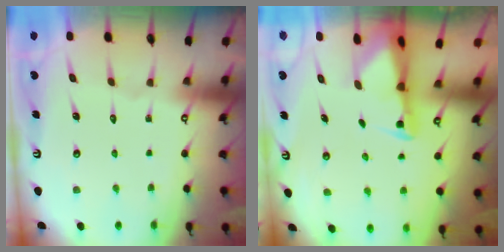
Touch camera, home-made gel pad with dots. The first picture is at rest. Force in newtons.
{"total": 2.2, "press": 2.2, "slide": 0.5}